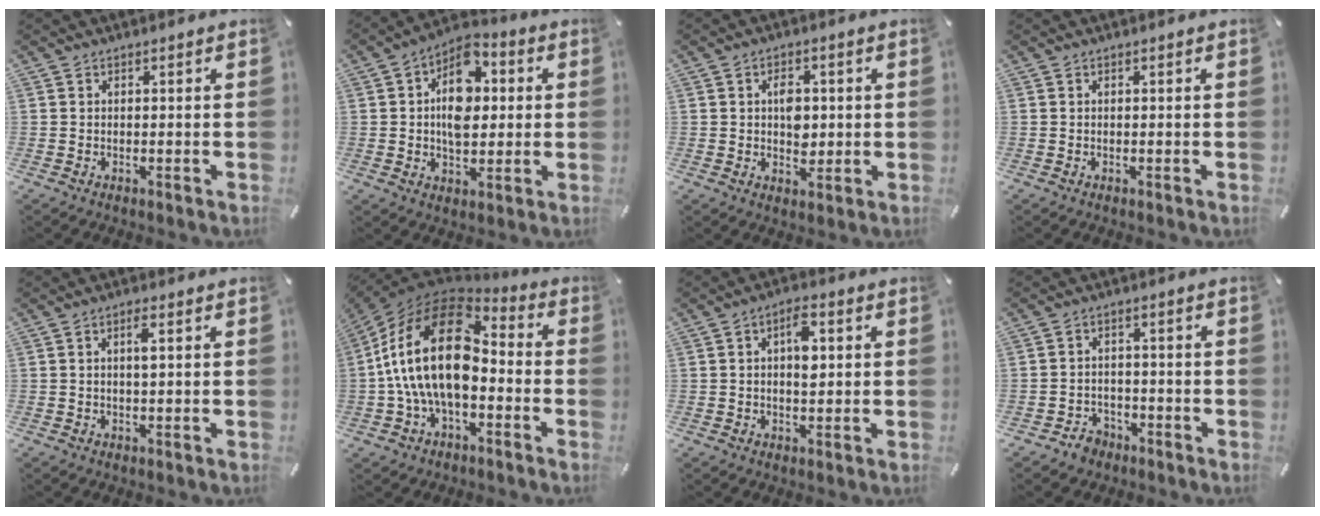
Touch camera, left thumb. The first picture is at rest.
{"total": 12.1, "force": [1.6, 8.7, 8.2], "torque": [-0.128, 0.005, 0.028]}
{"total": 5.4, "force": [0.4, 4.0, 3.6], "torque": [-0.040, -0.003, 0.001]}
{"total": 0.0}
{"total": 3.2, "force": [0.6, 0.9, 3.0], "torque": [-0.052, 0.002, 0.007]}
{"total": 23.4, "force": [-0.4, 13.9, 18.8], "torque": [-0.386, 0.023, -0.008]}
{"total": 6.3, "force": [1.2, 3.4, 5.2], "torque": [-0.065, -0.005, 0.012]}
{"total": 4.3, "force": [-2.7, 3.1, 1.2], "torque": [-0.025, 0.013, -0.052]}